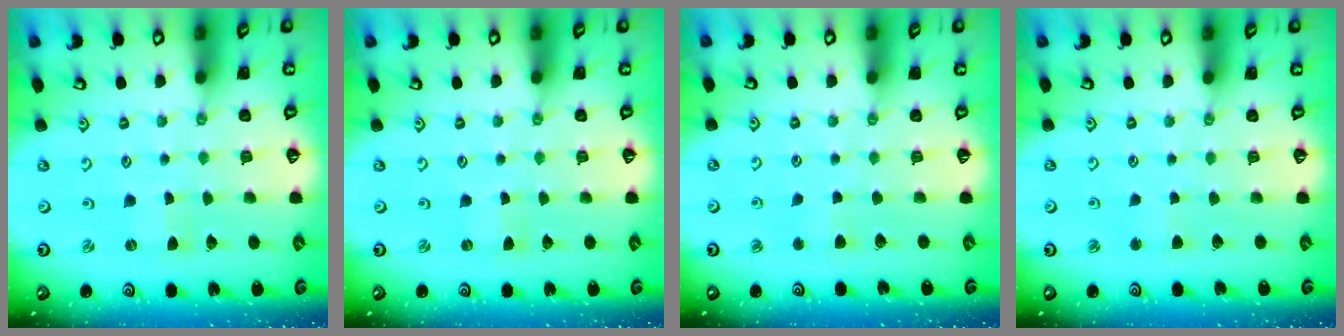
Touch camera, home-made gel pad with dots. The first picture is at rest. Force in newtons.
{"total": 0.0}
{"total": 2.7, "press": 2.7, "slide": 0.4}
{"total": 1.8, "press": 1.7, "slide": 0.3}